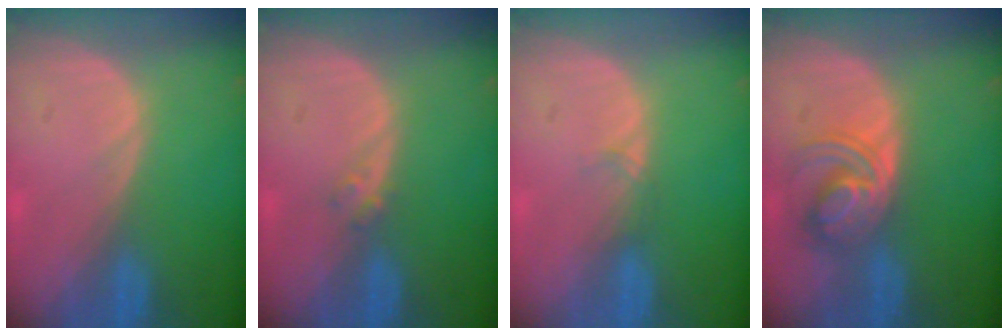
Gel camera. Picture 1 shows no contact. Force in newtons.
{"total": 1.4, "press": 1.2, "slide": 0.7}
{"total": 0.9, "press": 0.8, "slide": 0.2}
{"total": 5.6, "press": 5.6, "slide": 0.3}